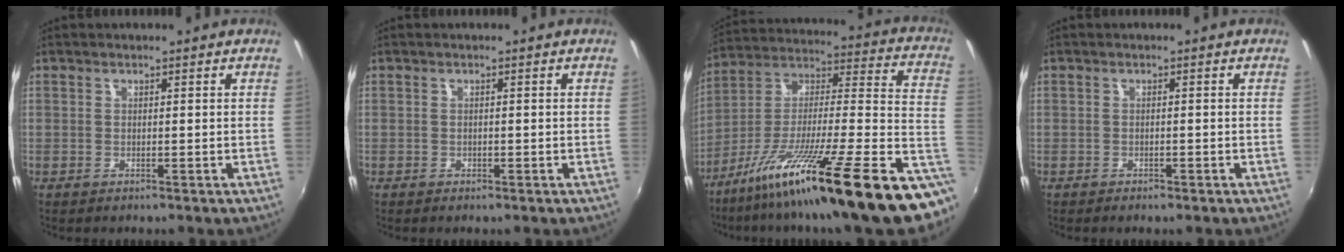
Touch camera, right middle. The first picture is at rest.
{"total": 0.6, "force": [-0.4, 0.4, 0.1], "torque": [-0.003, -0.004, -0.009]}
{"total": 30.1, "force": [-17.6, 2.9, 24.2], "torque": [-0.330, -0.027, -0.282]}
{"total": 1.3, "force": [-1.0, 0.5, 0.5], "torque": [-0.013, -0.005, -0.018]}